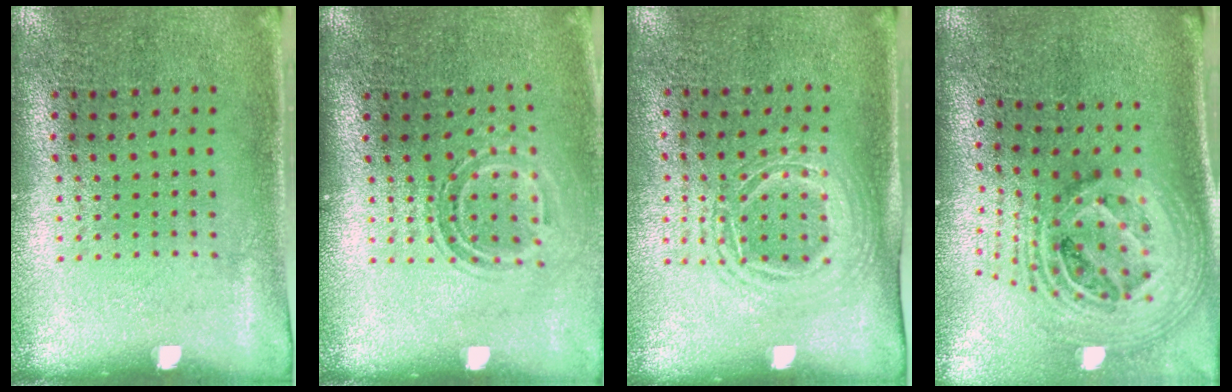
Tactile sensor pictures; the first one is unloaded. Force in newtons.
{"total": 1.5, "press": 1.1, "slide": 1.1}
{"total": 1.5, "press": 1.3, "slide": 0.7}
{"total": 2.6, "press": 1.8, "slide": 1.9}